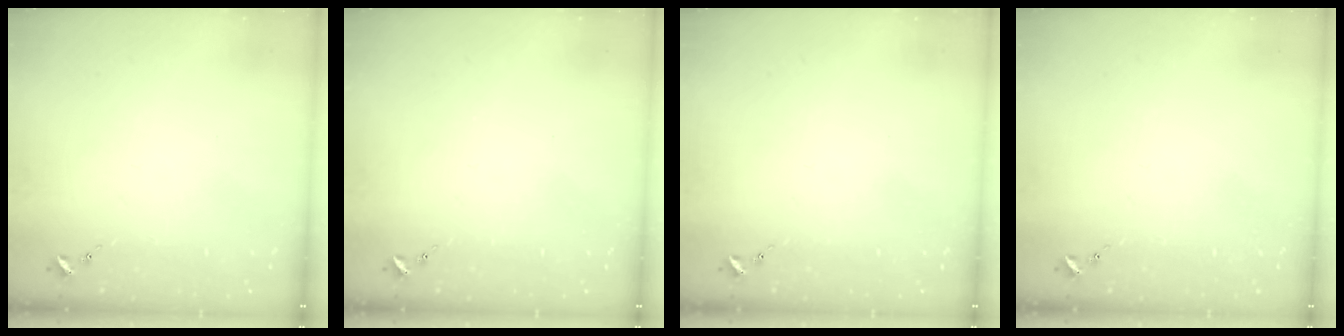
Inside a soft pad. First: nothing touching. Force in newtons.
{"total": 0.0}
{"total": 0.0}
{"total": 0.0}